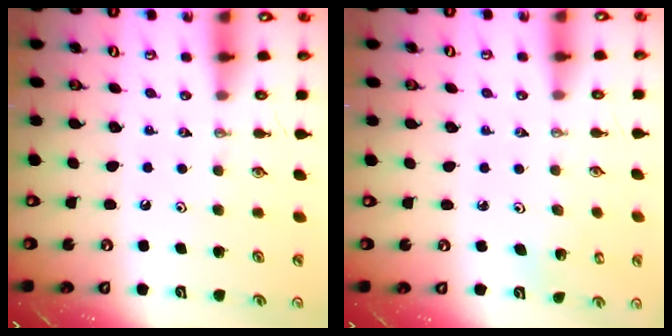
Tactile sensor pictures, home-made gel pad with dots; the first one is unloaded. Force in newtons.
{"total": 1.8, "press": 1.8, "slide": 0.1}